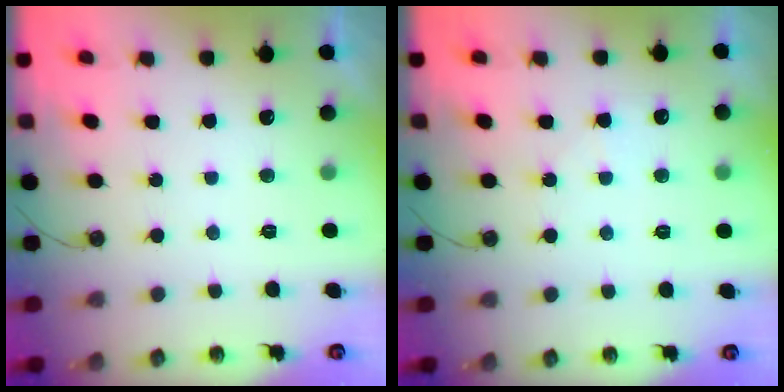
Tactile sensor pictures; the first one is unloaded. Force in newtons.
{"total": 4.3, "press": 4.3, "slide": 0.6}